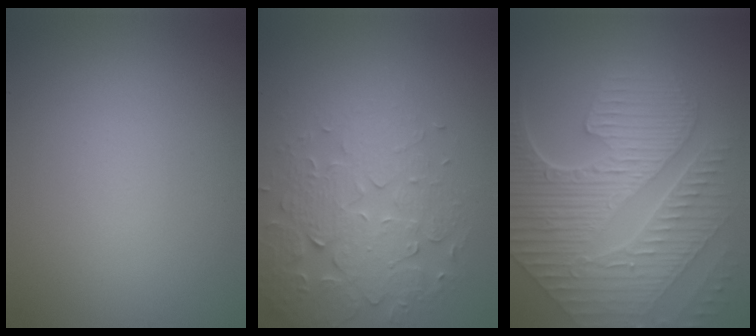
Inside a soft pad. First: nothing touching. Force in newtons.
{"total": 4.5, "press": 4.1, "slide": 1.9}
{"total": 10.1, "press": 6.9, "slide": 7.4}